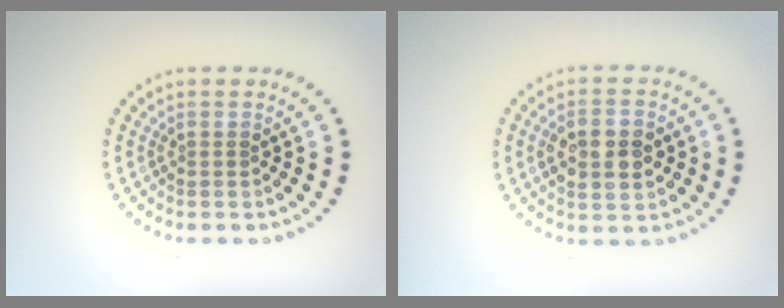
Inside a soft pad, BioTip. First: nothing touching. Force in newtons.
{"total": 3.6, "press": 3.6, "slide": 0.5}